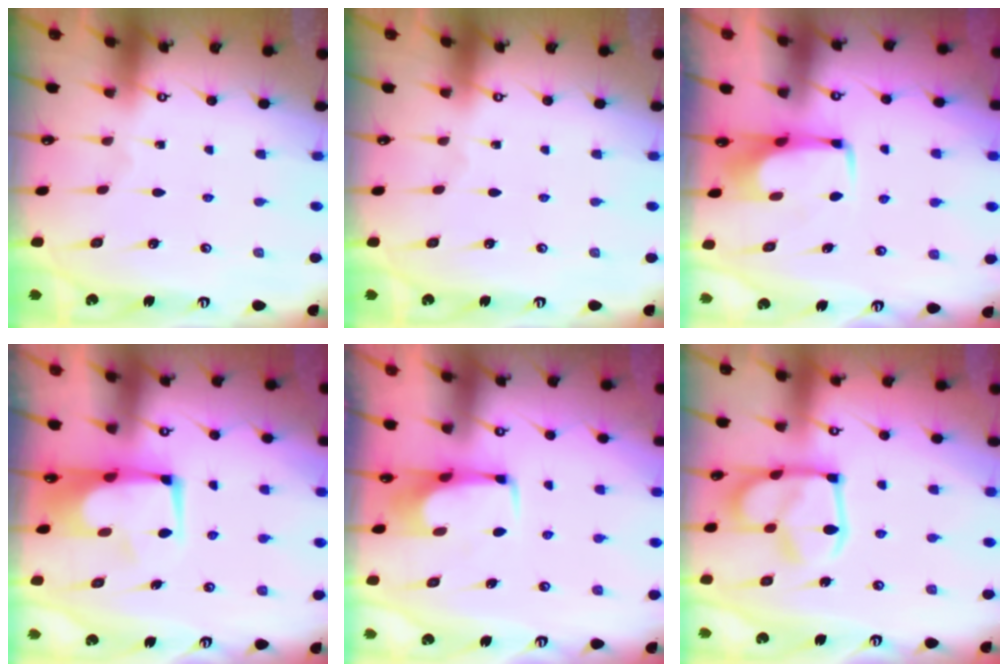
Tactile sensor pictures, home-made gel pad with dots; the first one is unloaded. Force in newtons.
{"total": 0.0}
{"total": 1.8, "press": 1.6, "slide": 0.6}
{"total": 2.6, "press": 2.5, "slide": 0.6}
{"total": 0.7, "press": 0.6, "slide": 0.3}
{"total": 16.0, "press": 15.9, "slide": 1.3}